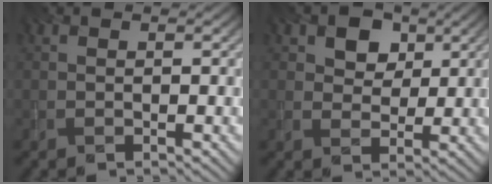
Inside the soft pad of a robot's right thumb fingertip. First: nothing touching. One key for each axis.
{"total": 5.8, "fx": 3.0, "fy": 4.3, "fz": 2.6, "tx": -0.061, "ty": 0.005, "tz": 0.049}